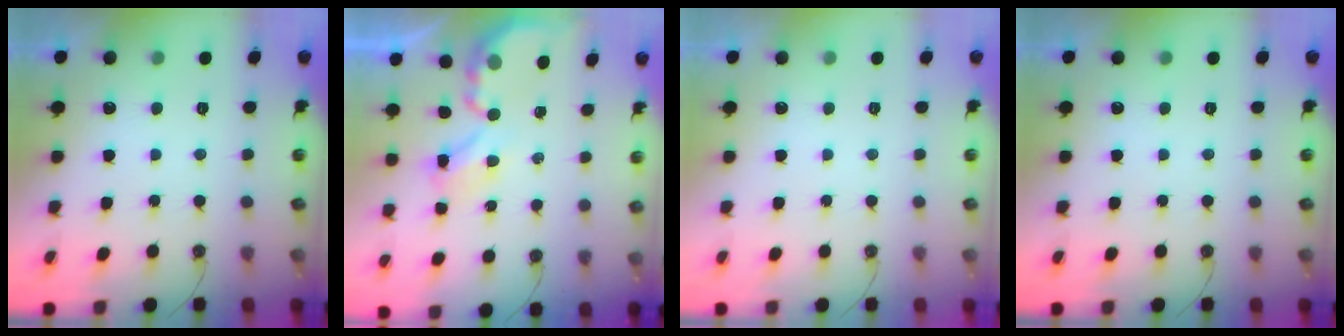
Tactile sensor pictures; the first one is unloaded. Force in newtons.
{"total": 5.4, "press": 5.4, "slide": 0.4}
{"total": 0.0}
{"total": 0.0}